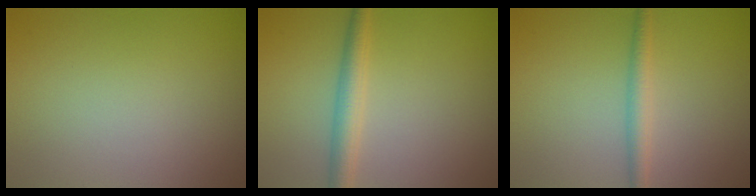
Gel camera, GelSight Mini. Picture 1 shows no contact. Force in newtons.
{"total": 2.8, "press": 2.8, "slide": 0.0}
{"total": 2.0, "press": 2.0, "slide": 0.0}